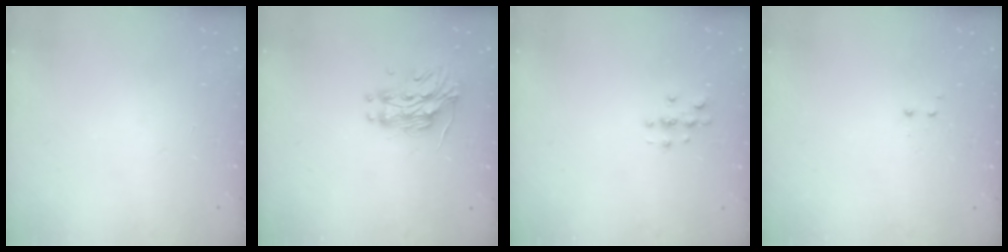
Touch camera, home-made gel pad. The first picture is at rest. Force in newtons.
{"total": 14.0, "press": 13.9, "slide": 0.8}
{"total": 2.8, "press": 2.8, "slide": 0.2}
{"total": 1.2, "press": 1.1, "slide": 0.5}